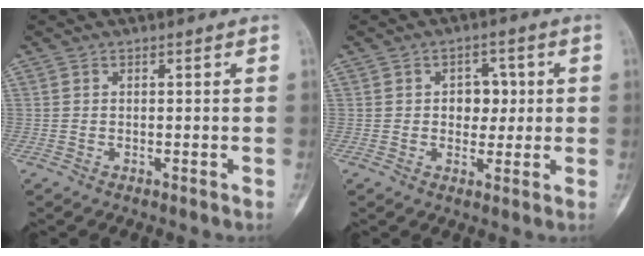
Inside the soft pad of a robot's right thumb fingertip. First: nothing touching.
{"total": 5.3, "force": [0.7, 4.0, 3.4], "torque": [-0.012, 0.003, 0.007]}